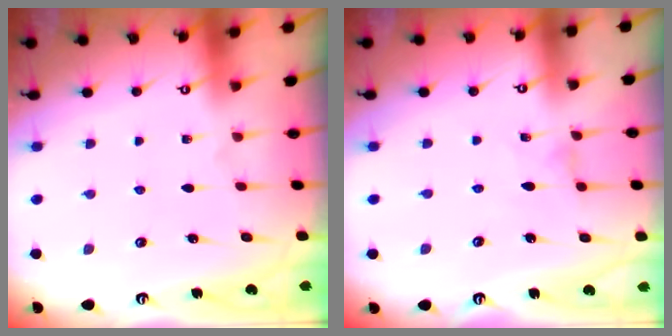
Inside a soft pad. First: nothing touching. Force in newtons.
{"total": 0.0}